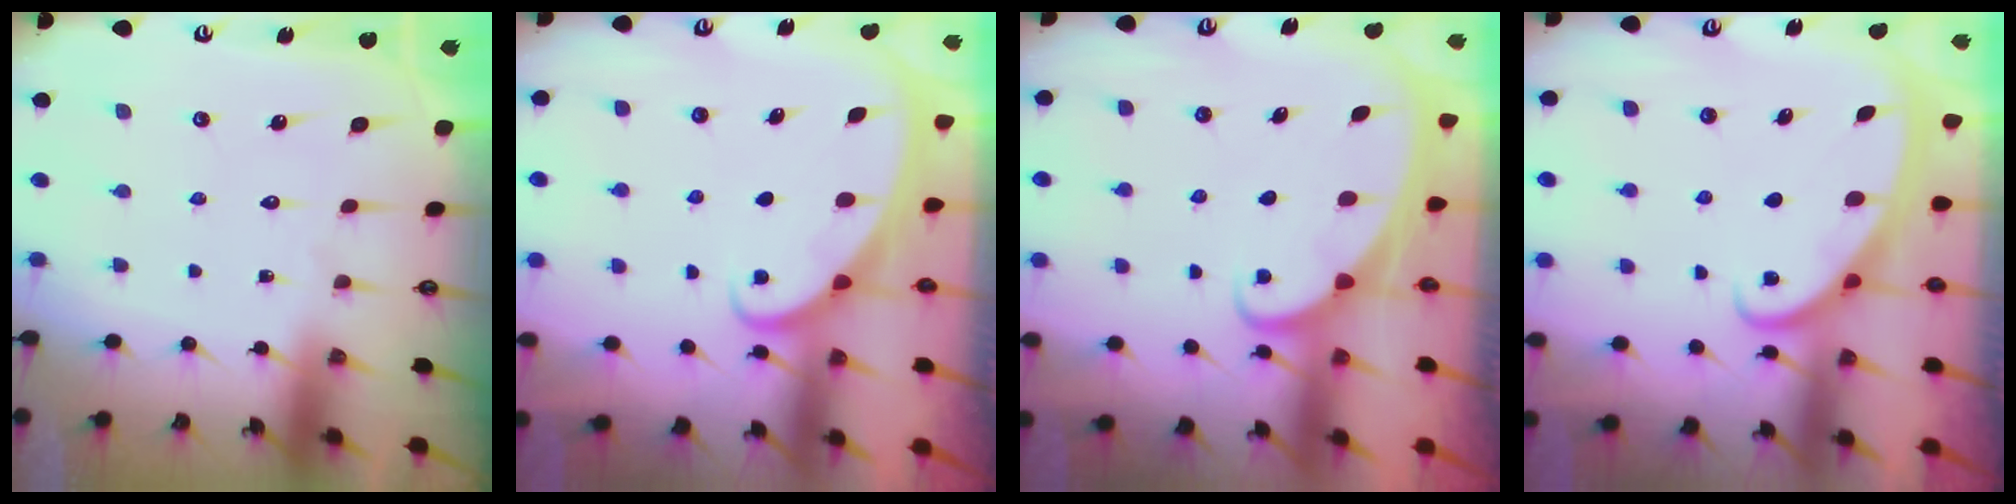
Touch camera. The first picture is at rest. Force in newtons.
{"total": 2.2, "press": 2.2, "slide": 0.1}
{"total": 2.0, "press": 2.0, "slide": 0.2}
{"total": 2.6, "press": 2.6, "slide": 0.4}